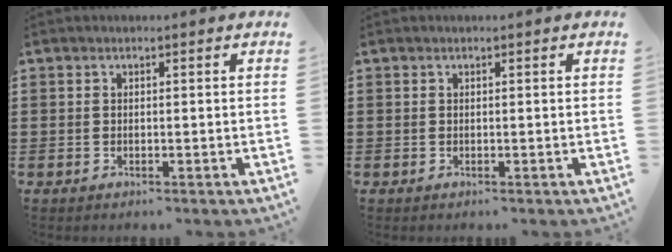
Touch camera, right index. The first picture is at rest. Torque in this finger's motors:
{"motor_torque": [-0.02, 0.02, 0.00, -0.01]}